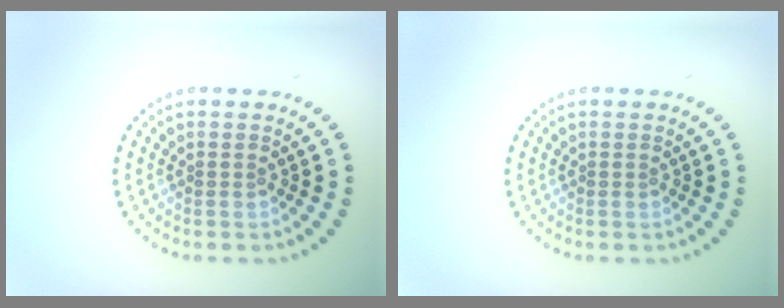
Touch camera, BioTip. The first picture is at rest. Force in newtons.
{"total": 0.0}